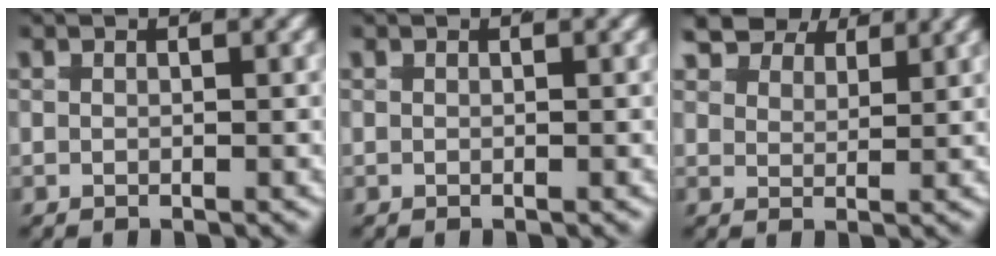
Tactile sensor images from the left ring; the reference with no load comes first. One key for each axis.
{"total": 0.0}
{"total": 6.4, "fx": 4.9, "fy": 3.0, "fz": 2.8, "tx": -0.040, "ty": 0.011, "tz": 0.071}